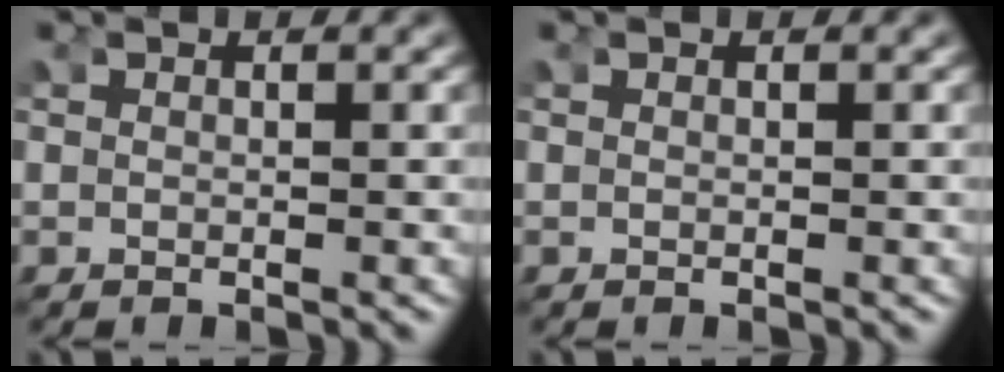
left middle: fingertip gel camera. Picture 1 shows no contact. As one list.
[{"total": 0.0}]